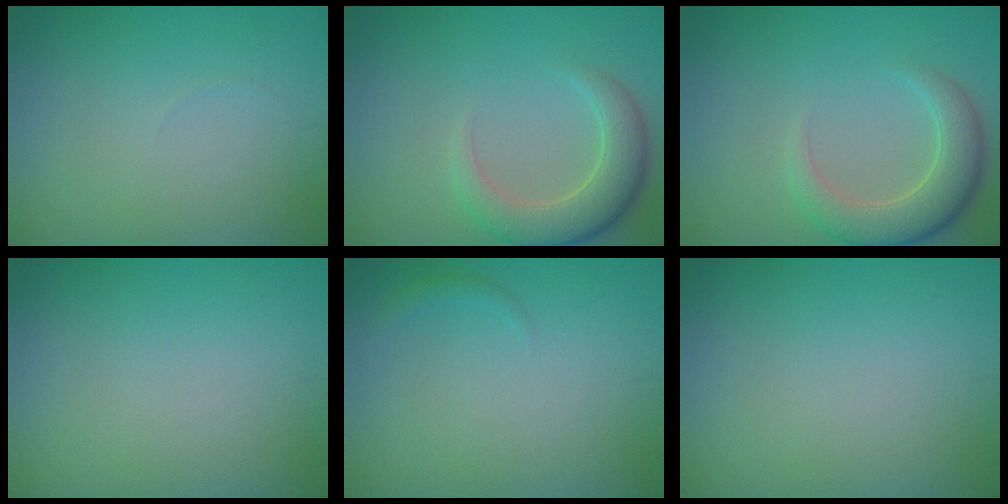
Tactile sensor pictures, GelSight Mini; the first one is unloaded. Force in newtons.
{"total": 4.7, "press": 4.7, "slide": 0.4}
{"total": 4.7, "press": 4.7, "slide": 0.4}
{"total": 0.0}
{"total": 0.7, "press": 0.7, "slide": 0.1}
{"total": 0.0}